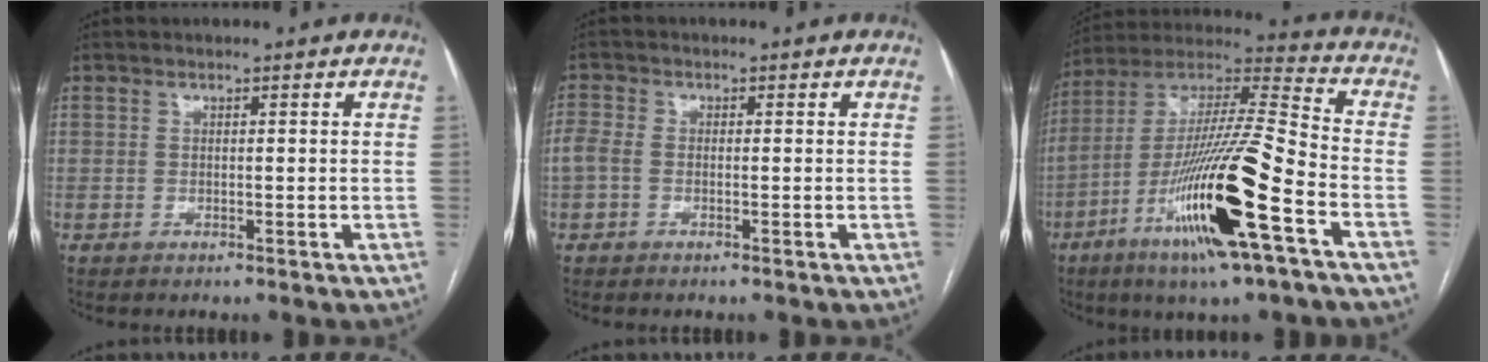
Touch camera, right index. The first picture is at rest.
{"total": 2.6, "force": [-0.6, 1.8, 1.9], "torque": [-0.056, 0.010, -0.013]}
{"total": 21.8, "force": [-8.9, 1.1, 19.9], "torque": [-0.386, -0.028, -0.164]}